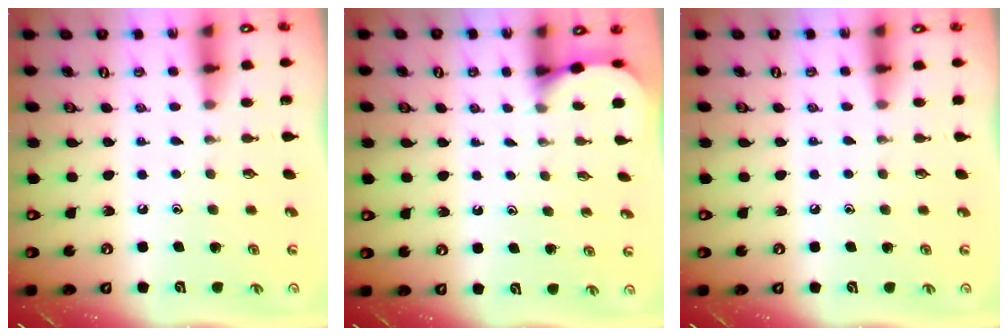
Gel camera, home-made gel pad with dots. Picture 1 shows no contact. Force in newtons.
{"total": 1.9, "press": 1.9, "slide": 0.2}
{"total": 3.7, "press": 3.6, "slide": 0.6}